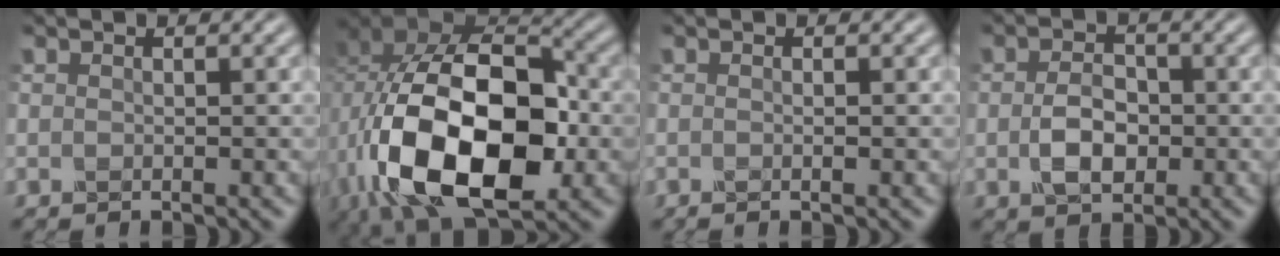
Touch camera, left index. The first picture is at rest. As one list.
[{"total": 17.0, "force": [-3.6, 10.5, 12.9], "torque": [-0.235, -0.014, -0.056]}, {"total": 1.0, "force": [-0.2, 0.3, 0.9], "torque": [0.000, 0.004, -0.010]}, {"total": 3.2, "force": [-0.4, 2.1, 2.4], "torque": [-0.051, 0.005, -0.012]}]